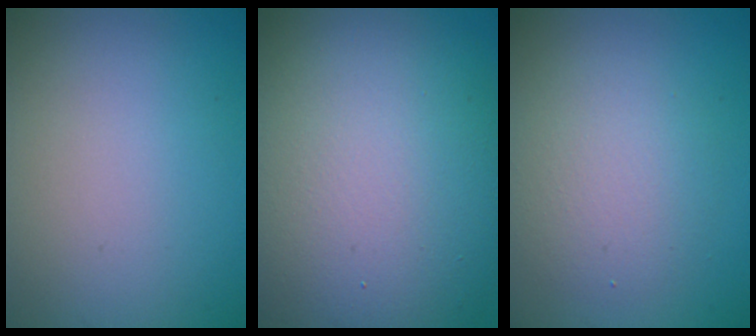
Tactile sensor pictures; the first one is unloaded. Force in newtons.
{"total": 15.7, "press": 15.7, "slide": 1.3}
{"total": 3.9, "press": 3.9, "slide": 0.1}